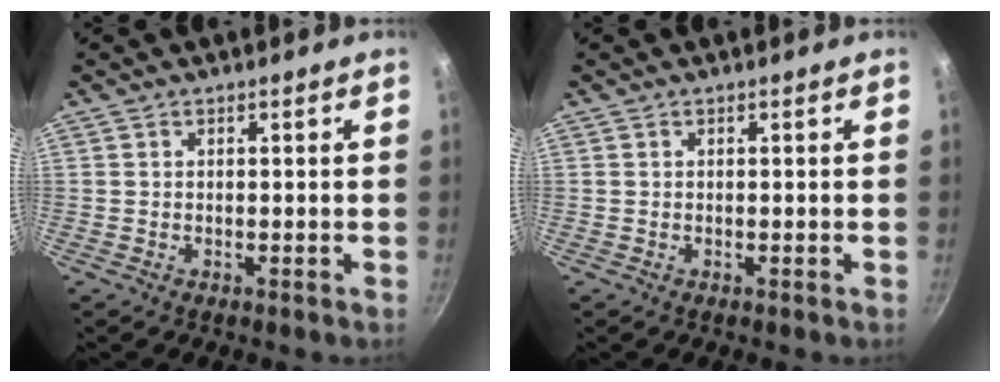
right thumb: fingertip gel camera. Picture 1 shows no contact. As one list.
[{"total": 0.0}]